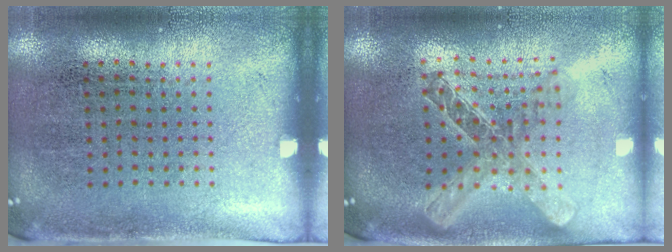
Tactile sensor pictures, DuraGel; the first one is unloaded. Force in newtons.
{"total": 2.1, "press": 1.7, "slide": 1.1}